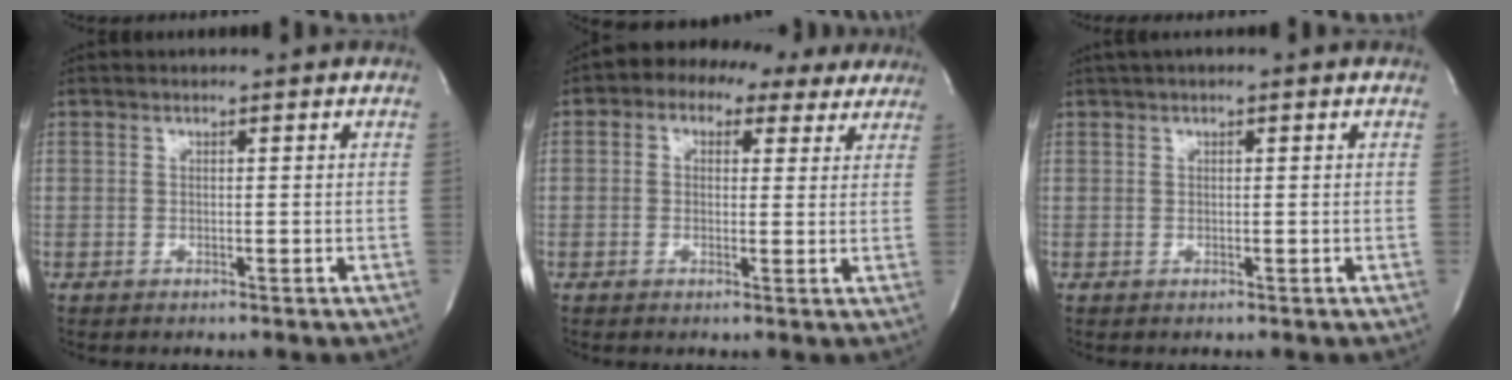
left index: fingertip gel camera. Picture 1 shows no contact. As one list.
[{"total": 10.4, "force": [6.5, 6.3, 5.1], "torque": [-0.060, 0.043, 0.076]}, {"total": 1.8, "force": [1.0, 0.3, 1.4], "torque": [-0.026, 0.017, 0.015]}]